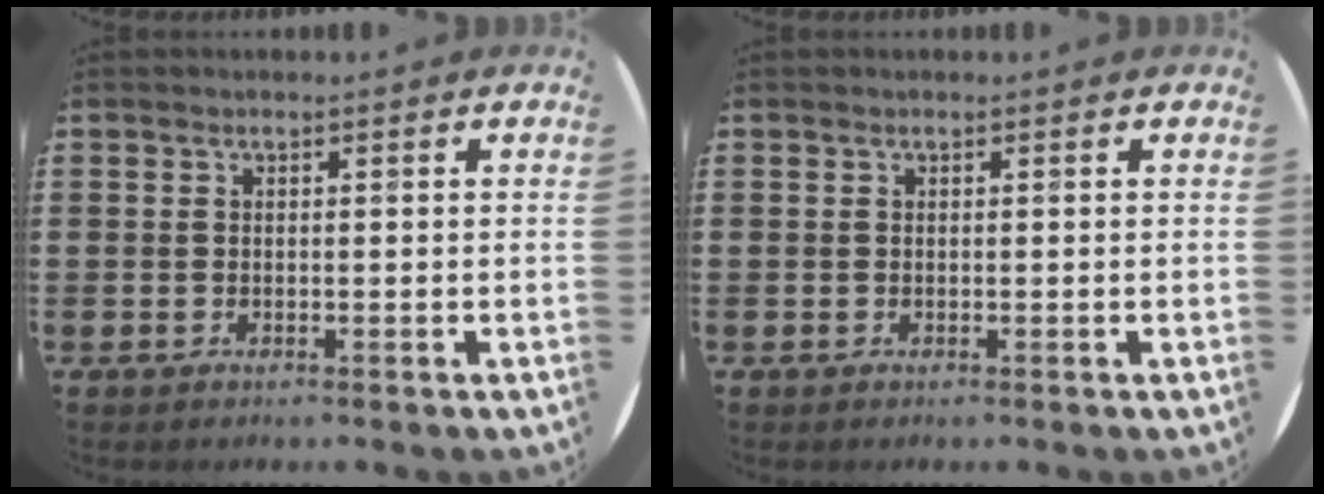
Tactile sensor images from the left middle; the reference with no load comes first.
{"total": 0.0}